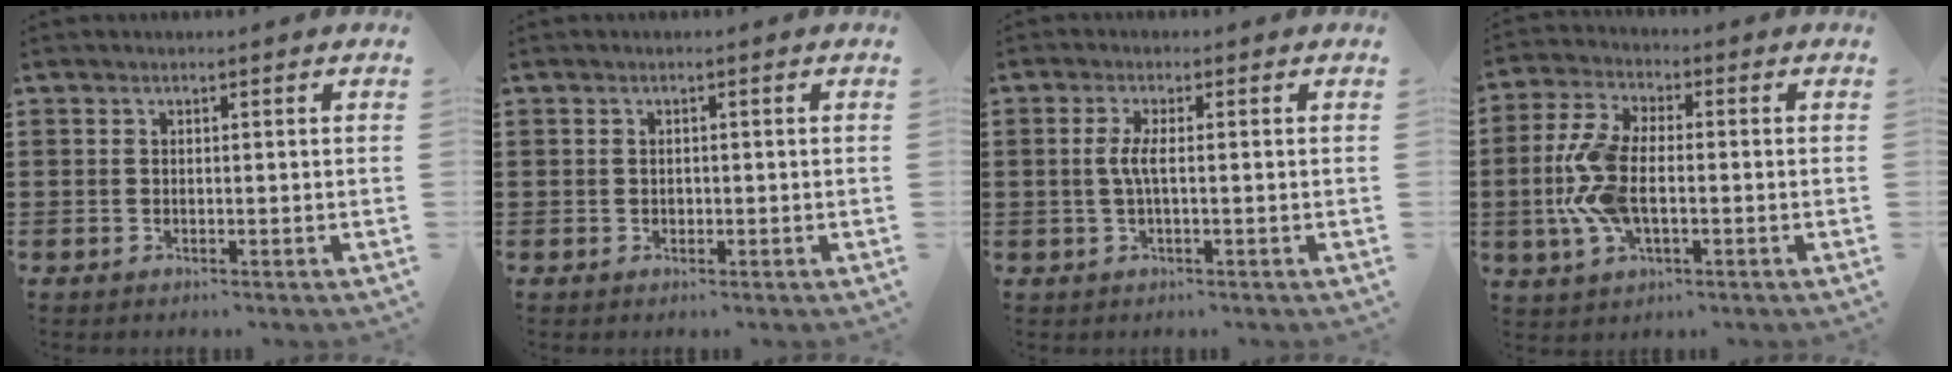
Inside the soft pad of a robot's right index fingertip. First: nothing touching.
{"total": 0.7, "force": [0.1, 0.6, 0.2], "torque": [-0.006, 0.003, 0.003]}
{"total": 2.9, "force": [-0.2, 0.4, 2.9], "torque": [-0.070, -0.008, -0.009]}
{"total": 9.5, "force": [-1.1, 4.7, 8.2], "torque": [-0.207, -0.010, -0.031]}